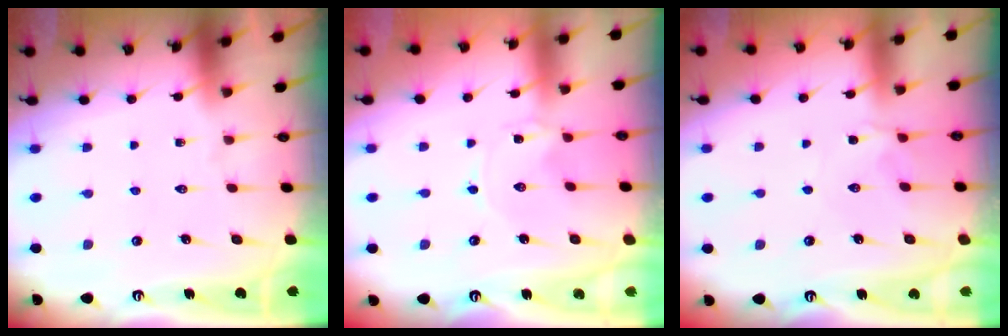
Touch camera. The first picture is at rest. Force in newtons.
{"total": 0.0}
{"total": 3.1, "press": 3.1, "slide": 0.6}